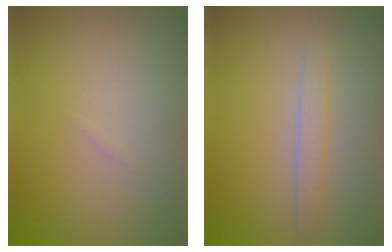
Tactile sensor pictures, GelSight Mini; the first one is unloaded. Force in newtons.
{"total": 1.6, "press": 1.6, "slide": 0.0}